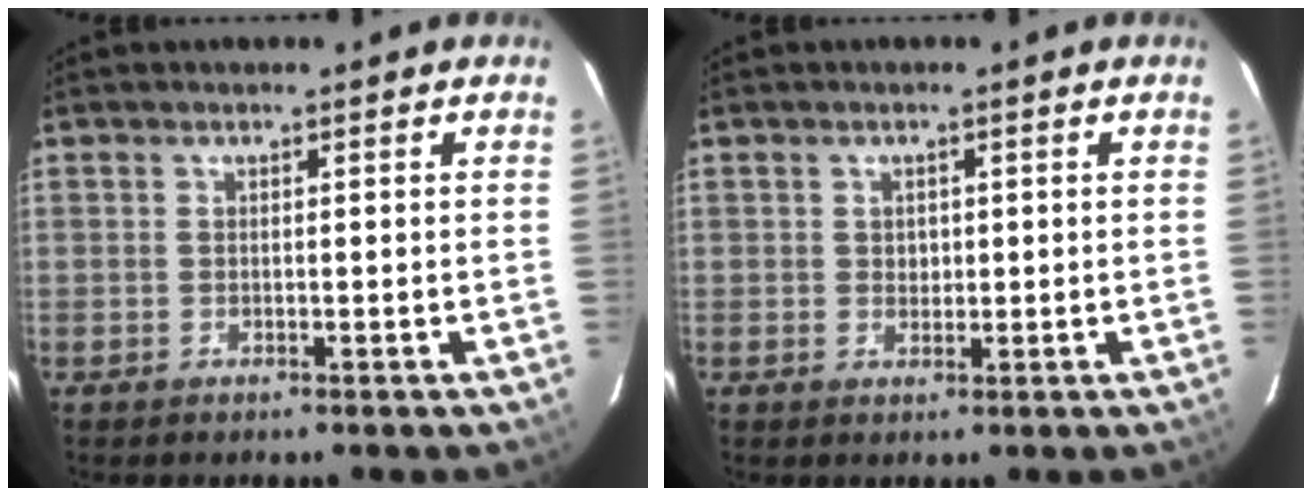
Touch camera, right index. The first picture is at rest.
{"total": 1.6, "force": [0.3, 1.5, 0.5], "torque": [-0.004, 0.004, 0.004]}